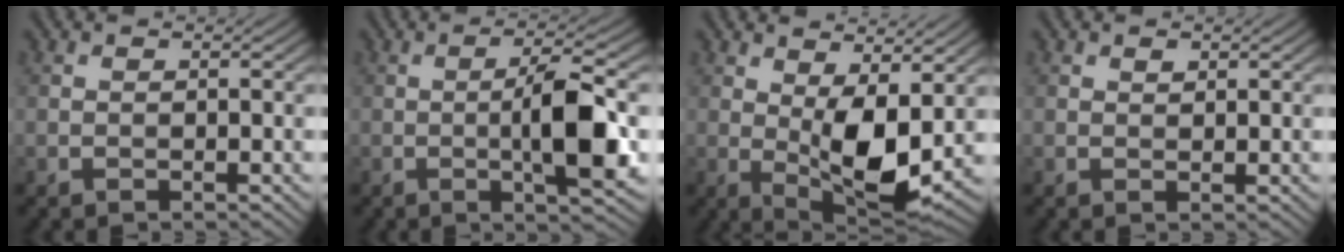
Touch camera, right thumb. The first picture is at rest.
{"total": 7.8, "force": [-1.1, 1.5, 7.6], "torque": [-0.126, 0.009, -0.022]}
{"total": 8.9, "force": [1.0, 3.8, 8.0], "torque": [-0.143, -0.010, 0.023]}
{"total": 0.7, "force": [0.5, 0.5, 0.3], "torque": [-0.004, -0.003, 0.009]}